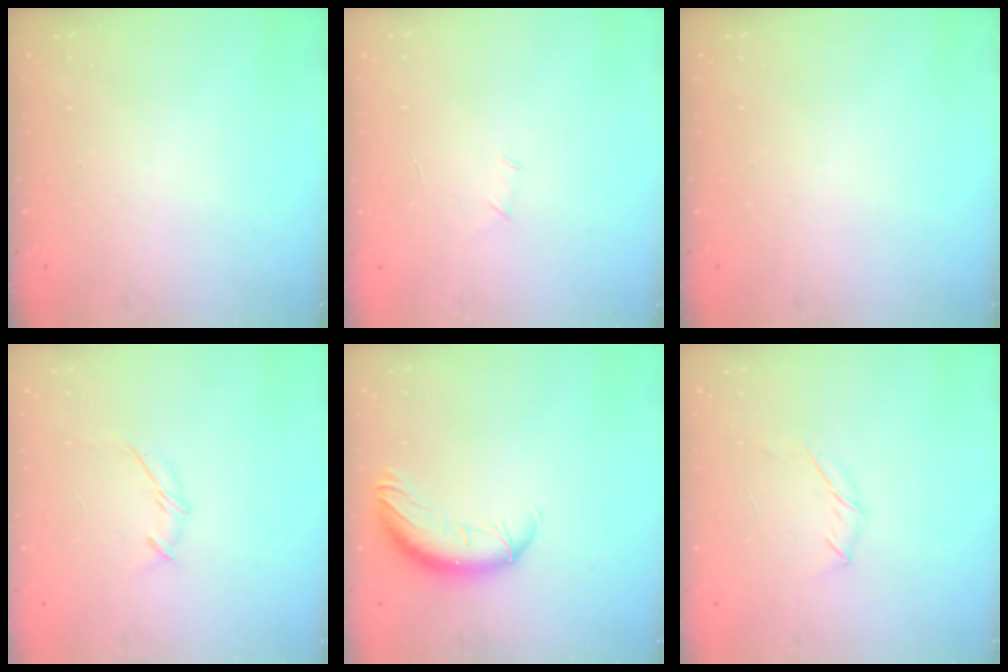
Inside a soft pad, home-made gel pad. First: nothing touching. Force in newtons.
{"total": 3.0, "press": 2.9, "slide": 0.8}
{"total": 0.0}
{"total": 3.8, "press": 3.7, "slide": 0.7}
{"total": 11.2, "press": 11.1, "slide": 1.7}
{"total": 3.8, "press": 3.7, "slide": 0.9}